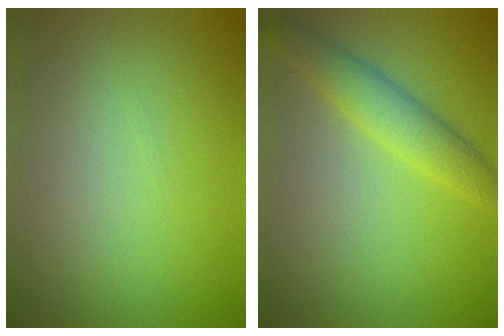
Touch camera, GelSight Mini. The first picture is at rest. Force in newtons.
{"total": 3.6, "press": 3.6, "slide": 0.0}